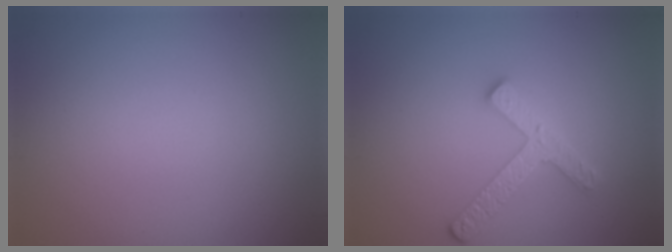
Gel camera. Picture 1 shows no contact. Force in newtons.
{"total": 2.9, "press": 2.8, "slide": 0.6}